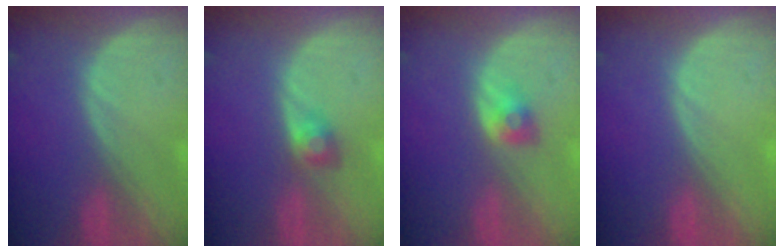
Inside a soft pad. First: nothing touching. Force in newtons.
{"total": 2.3, "press": 2.3, "slide": 0.2}
{"total": 2.6, "press": 2.4, "slide": 1.0}
{"total": 0.0}